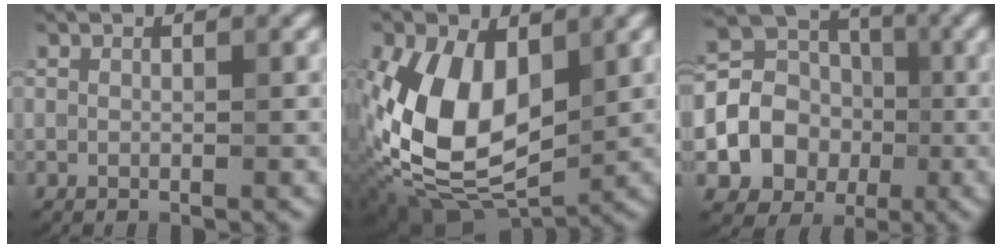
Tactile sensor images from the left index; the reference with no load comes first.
{"total": 11.4, "force": [0.6, 6.9, 9.1], "torque": [-0.197, -0.011, 0.012]}
{"total": 7.9, "force": [-1.4, 6.8, 3.8], "torque": [-0.074, -0.002, -0.049]}